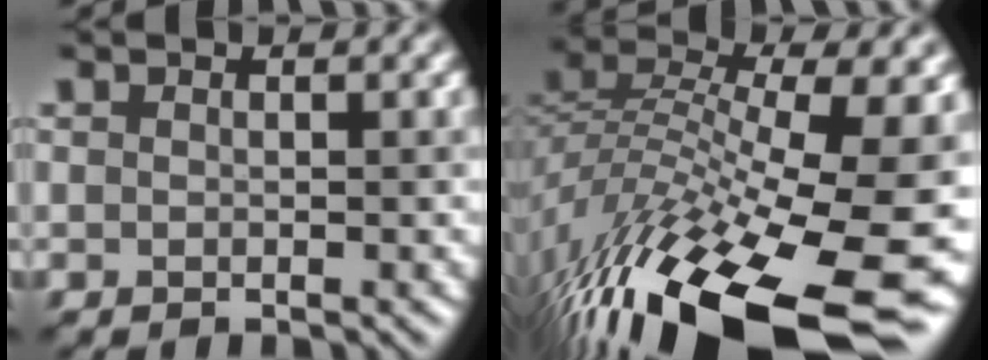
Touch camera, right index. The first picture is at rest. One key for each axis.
{"total": 17.7, "fx": -9.2, "fy": 6.4, "fz": 13.7, "tx": -0.278, "ty": -0.006, "tz": -0.157}